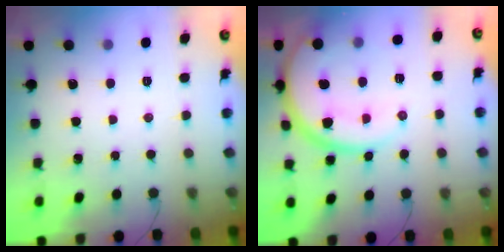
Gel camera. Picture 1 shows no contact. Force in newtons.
{"total": 16.9, "press": 16.9, "slide": 1.3}